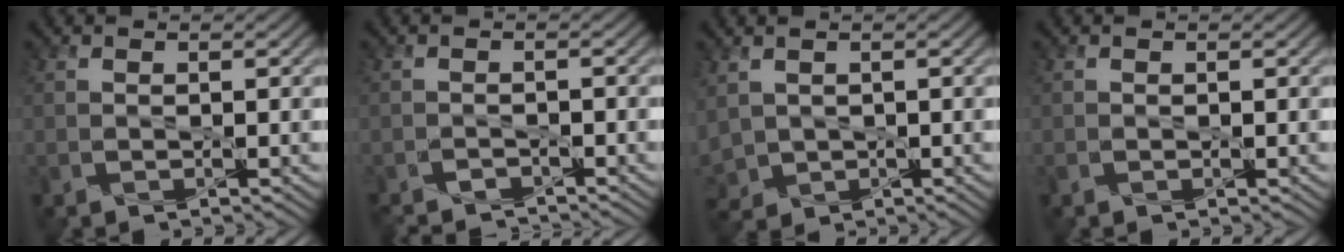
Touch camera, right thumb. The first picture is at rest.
{"total": 3.5, "force": [-3.4, 0.3, 0.7], "torque": [-0.021, -0.005, -0.061]}
{"total": 3.4, "force": [0.5, 2.6, 2.1], "torque": [-0.074, -0.009, 0.011]}
{"total": 0.0}